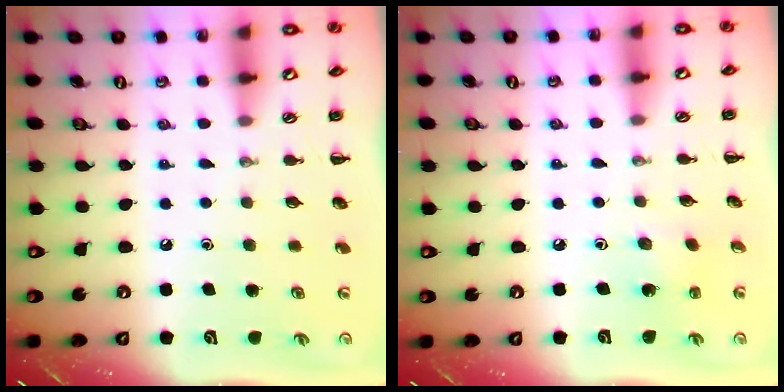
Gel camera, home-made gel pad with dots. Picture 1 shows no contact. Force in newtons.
{"total": 1.5, "press": 1.3, "slide": 0.6}